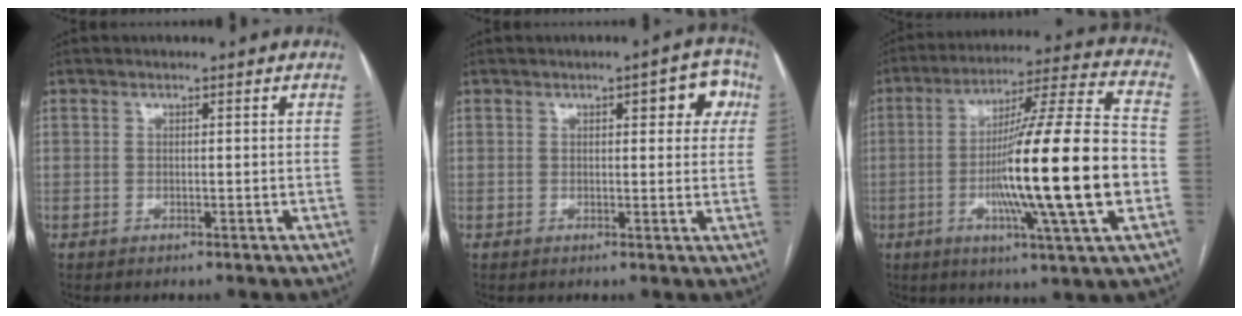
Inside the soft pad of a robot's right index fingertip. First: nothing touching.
{"total": 5.6, "force": [2.1, 2.0, 4.8], "torque": [-0.043, 0.015, 0.018]}
{"total": 22.2, "force": [-4.0, -0.3, 21.9], "torque": [-0.351, -0.008, -0.076]}